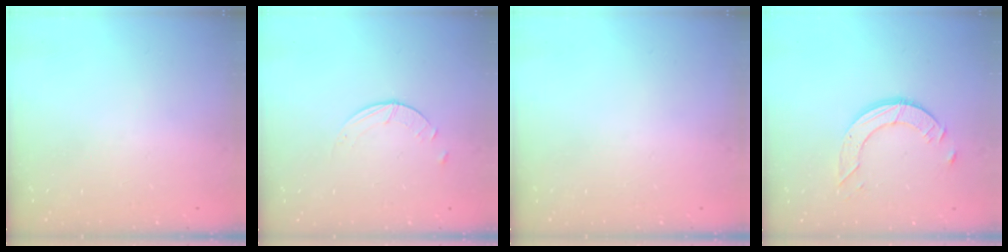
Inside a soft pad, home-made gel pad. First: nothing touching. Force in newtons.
{"total": 0.9, "press": 0.9, "slide": 0.1}
{"total": 0.0}
{"total": 6.9, "press": 6.9, "slide": 0.6}